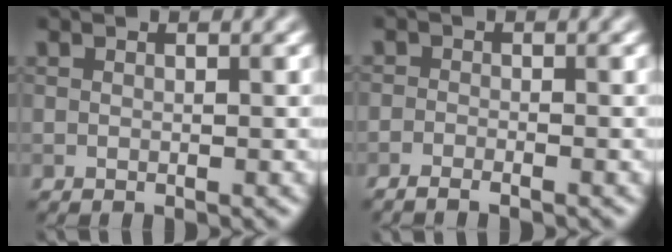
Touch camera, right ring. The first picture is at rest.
{"total": 1.8, "force": [-1.4, 0.5, 0.9], "torque": [-0.013, -0.003, -0.026]}